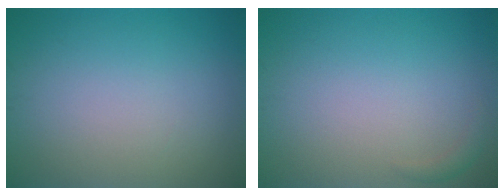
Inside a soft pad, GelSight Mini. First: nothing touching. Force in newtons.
{"total": 0.9, "press": 0.9, "slide": 0.1}